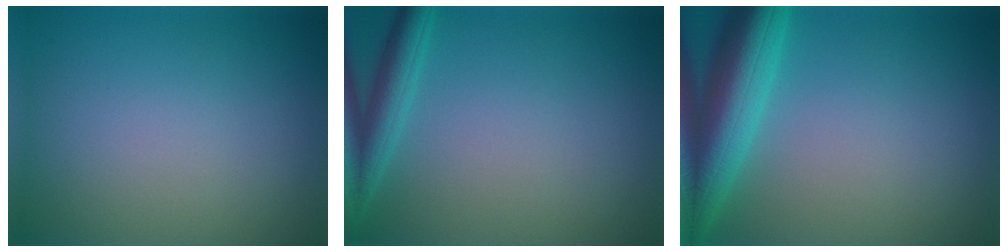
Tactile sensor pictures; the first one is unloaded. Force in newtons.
{"total": 3.0, "press": 3.0, "slide": 0.1}
{"total": 7.7, "press": 7.7, "slide": 0.3}